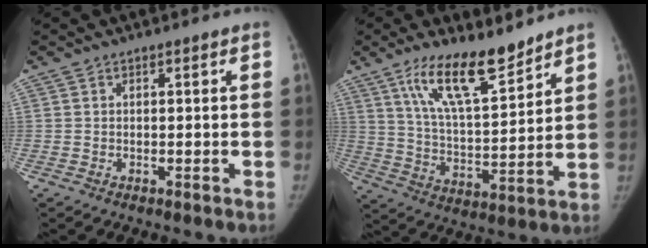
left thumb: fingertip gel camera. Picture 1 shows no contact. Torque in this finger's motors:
{"motor_torque": [0.13, 0.18, 0.24, -0.07, 0.31]}